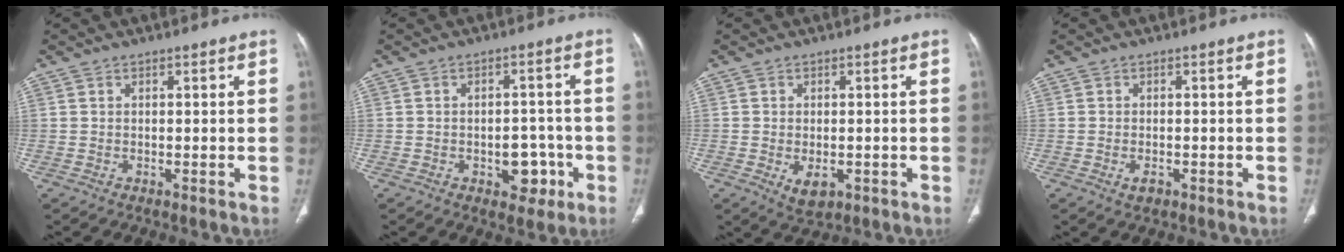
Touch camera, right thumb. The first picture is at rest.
{"total": 6.4, "force": [-2.4, 4.2, 4.3], "torque": [-0.025, 0.021, -0.025]}
{"total": 4.2, "force": [-1.2, 2.6, 3.0], "torque": [-0.044, -0.003, -0.008]}
{"total": 1.7, "force": [-0.8, 1.0, 1.1], "torque": [-0.020, 0.001, -0.011]}